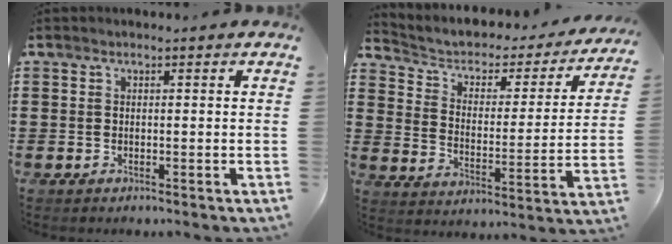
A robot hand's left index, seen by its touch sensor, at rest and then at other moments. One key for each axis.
{"total": 3.0, "fx": 1.8, "fy": 2.1, "fz": 1.2, "tx": -0.040, "ty": -0.016, "tz": 0.019}